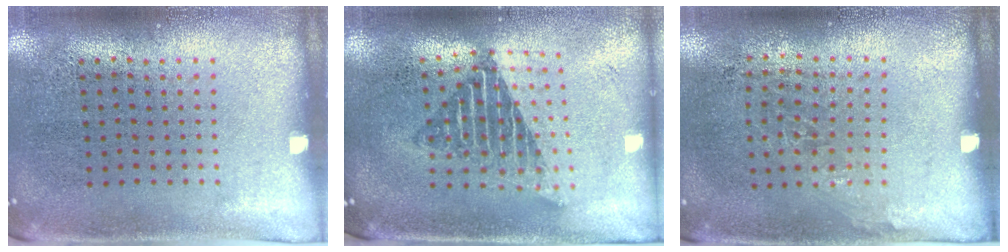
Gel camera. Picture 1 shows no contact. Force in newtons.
{"total": 1.7, "press": 1.4, "slide": 1.0}
{"total": 1.0, "press": 0.8, "slide": 0.6}